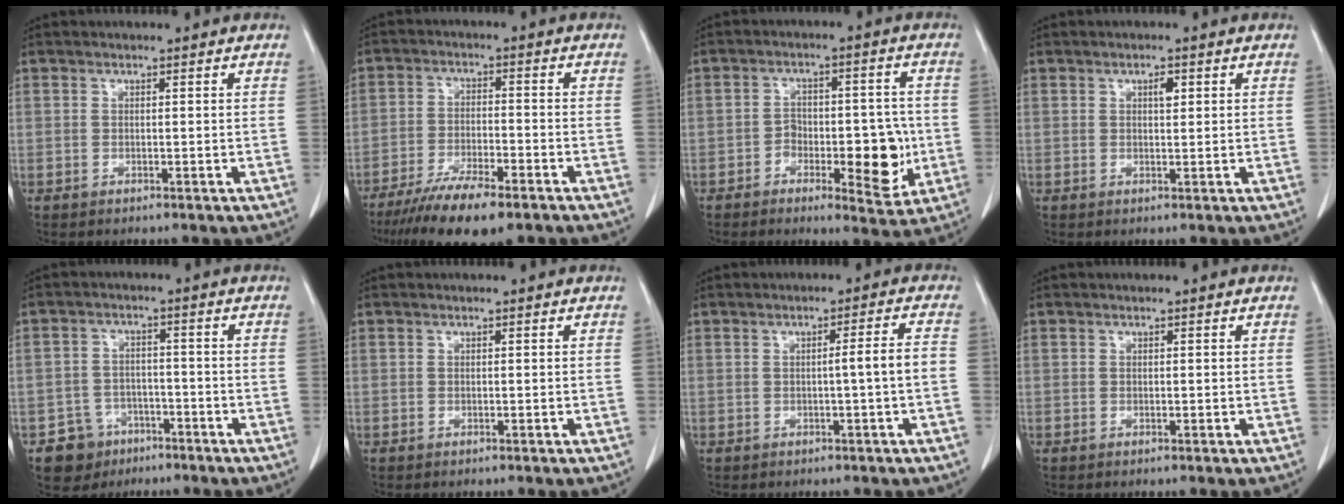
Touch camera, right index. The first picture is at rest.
{"total": 10.9, "force": [-8.0, 2.1, 7.1], "torque": [-0.117, -0.022, -0.132]}
{"total": 9.9, "force": [-2.8, 4.4, 8.4], "torque": [-0.104, 0.014, -0.035]}
{"total": 1.6, "force": [0.6, 0.6, 1.3], "torque": [-0.019, 0.001, 0.010]}
{"total": 5.8, "force": [-3.3, 4.7, 0.5], "torque": [0.001, 0.014, -0.049]}
{"total": 0.0}
{"total": 3.5, "force": [-0.7, -0.6, 3.4], "torque": [-0.047, 0.006, -0.010]}
{"total": 0.0}